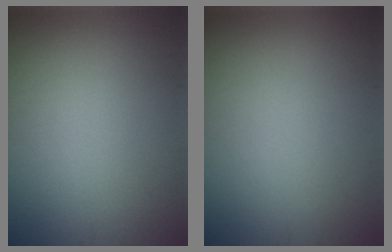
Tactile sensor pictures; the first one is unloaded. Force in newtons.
{"total": 0.0}